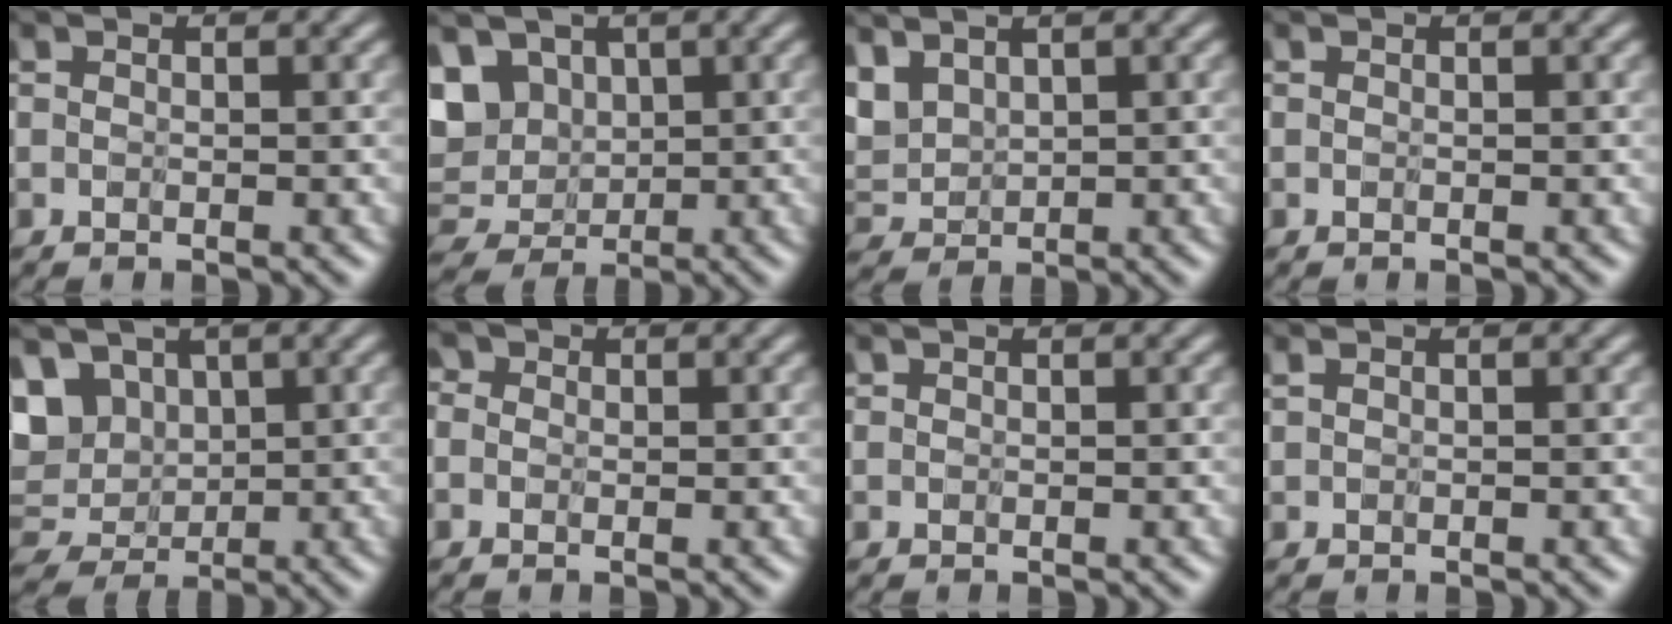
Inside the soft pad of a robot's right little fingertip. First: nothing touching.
{"total": 4.1, "force": [2.0, 2.9, 2.0], "torque": [-0.048, 0.003, 0.030]}
{"total": 2.1, "force": [1.6, 1.0, 1.1], "torque": [-0.057, -0.011, 0.042]}
{"total": 0.0}
{"total": 4.4, "force": [2.0, 3.2, 2.2], "torque": [-0.055, 0.001, 0.033]}
{"total": 1.9, "force": [0.4, 1.6, 0.8], "torque": [-0.040, 0.009, -0.007]}
{"total": 0.5, "force": [0.4, 0.2, -0.2], "torque": [0.001, 0.000, -0.003]}
{"total": 0.6, "force": [0.1, -0.5, -0.2], "torque": [-0.003, -0.006, 0.013]}